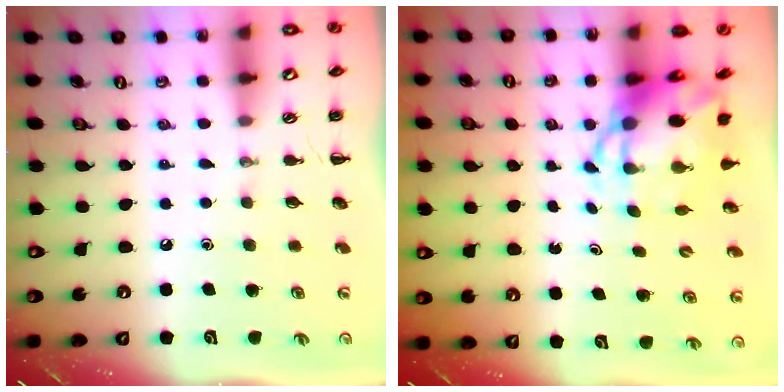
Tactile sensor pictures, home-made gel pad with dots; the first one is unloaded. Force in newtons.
{"total": 6.6, "press": 6.4, "slide": 1.8}